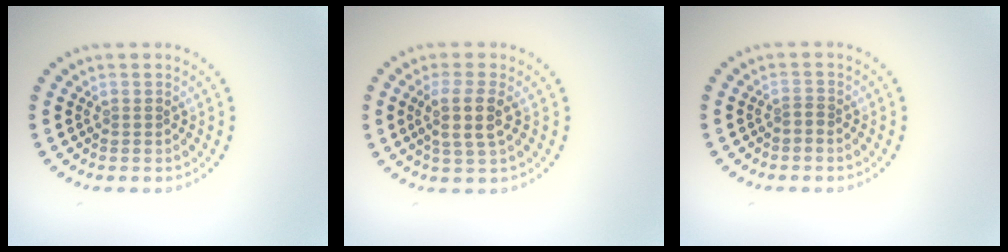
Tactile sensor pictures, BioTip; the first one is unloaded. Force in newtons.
{"total": 2.9, "press": 2.6, "slide": 1.3}
{"total": 0.7, "press": 0.4, "slide": 0.6}